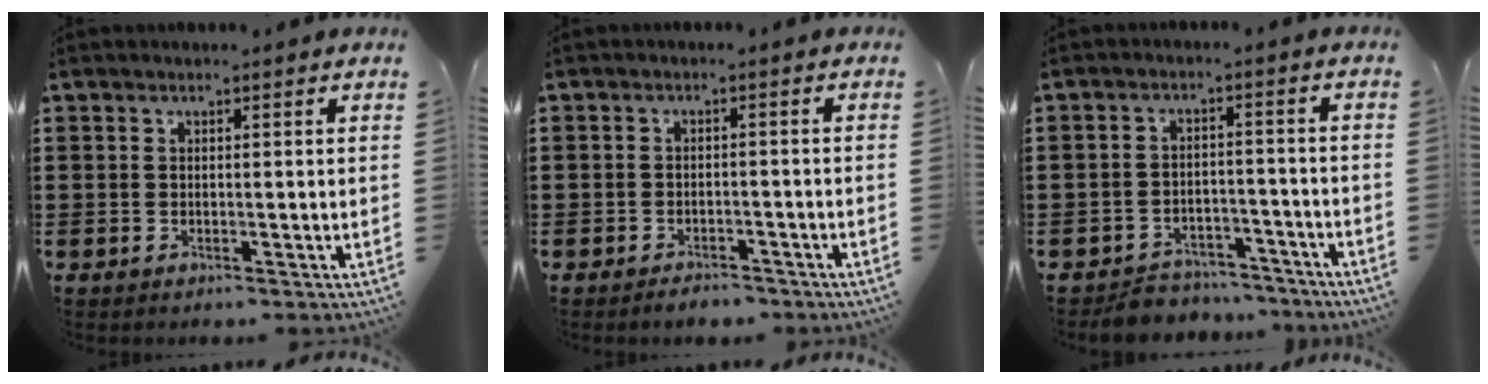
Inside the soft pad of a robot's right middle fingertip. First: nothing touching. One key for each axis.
{"total": 2.2, "fx": -2.1, "fy": 0.4, "fz": 0.0, "tx": -0.007, "ty": -0.001, "tz": -0.045}
{"total": 4.2, "fx": -4.2, "fy": 0.8, "fz": 0.0, "tx": -0.005, "ty": 0.004, "tz": -0.087}